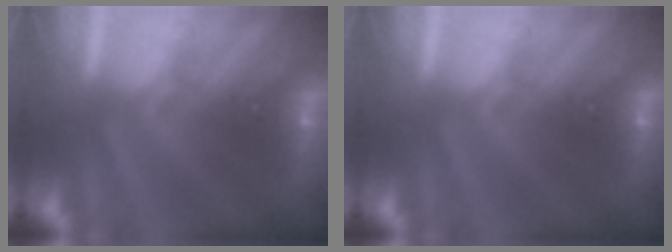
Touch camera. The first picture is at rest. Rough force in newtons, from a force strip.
{"total": 0.0}